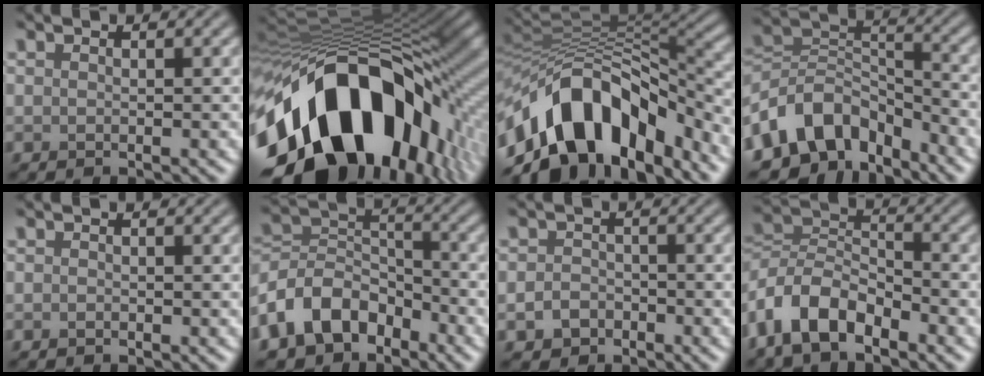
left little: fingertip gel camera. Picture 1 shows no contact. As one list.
[{"total": 18.7, "force": [-7.6, 10.9, 13.2], "torque": [-0.224, -0.021, -0.111]}, {"total": 12.7, "force": [-6.9, 6.7, 8.4], "torque": [-0.131, 0.019, -0.122]}, {"total": 9.1, "force": [-5.4, 5.9, 4.4], "torque": [-0.066, 0.007, -0.114]}, {"total": 0.0}, {"total": 7.6, "force": [-4.5, 5.0, 3.5], "torque": [-0.062, 0.005, -0.106]}, {"total": 2.1, "force": [-1.1, 1.6, 0.7], "torque": [-0.007, 0.003, -0.025]}, {"total": 6.8, "force": [-4.1, 3.5, 4.1], "torque": [-0.076, 0.005, -0.090]}]